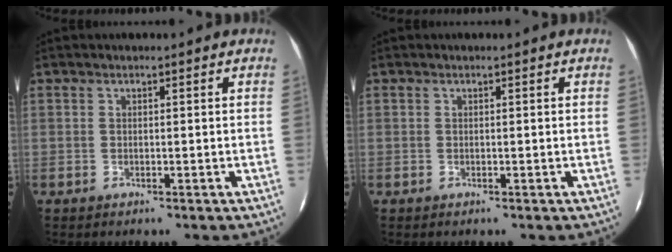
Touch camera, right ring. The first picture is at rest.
{"total": 0.0}